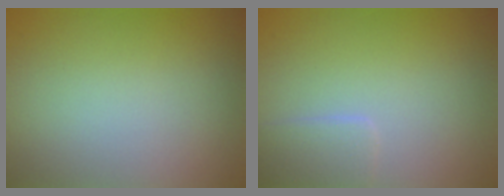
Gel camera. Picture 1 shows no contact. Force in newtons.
{"total": 2.1, "press": 2.1, "slide": 0.1}